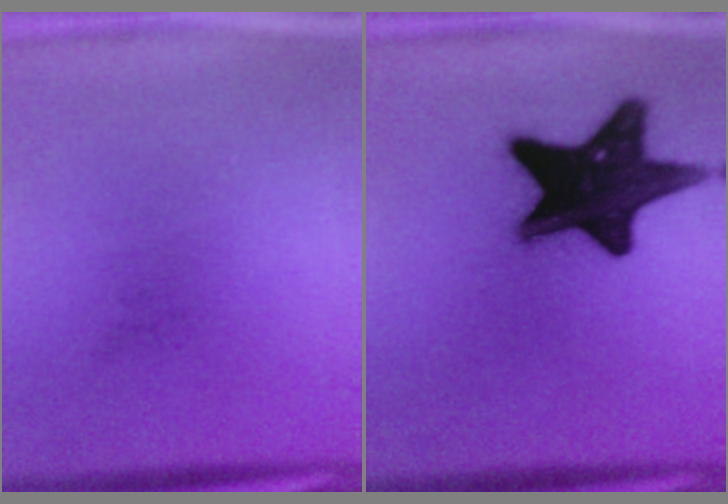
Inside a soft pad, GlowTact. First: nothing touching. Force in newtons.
{"total": 18.8}